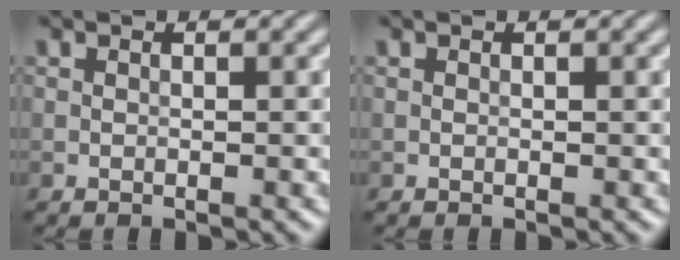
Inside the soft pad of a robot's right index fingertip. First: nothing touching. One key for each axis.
{"total": 0.0}